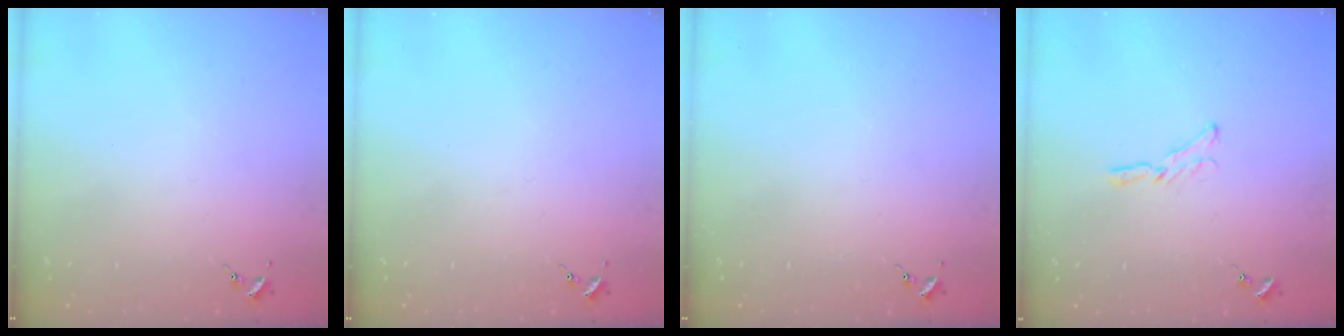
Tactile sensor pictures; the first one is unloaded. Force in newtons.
{"total": 0.0}
{"total": 0.0}
{"total": 4.7, "press": 4.7, "slide": 0.5}